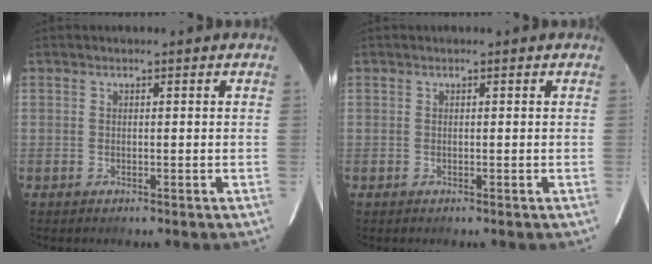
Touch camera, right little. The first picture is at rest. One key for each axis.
{"total": 0.0}